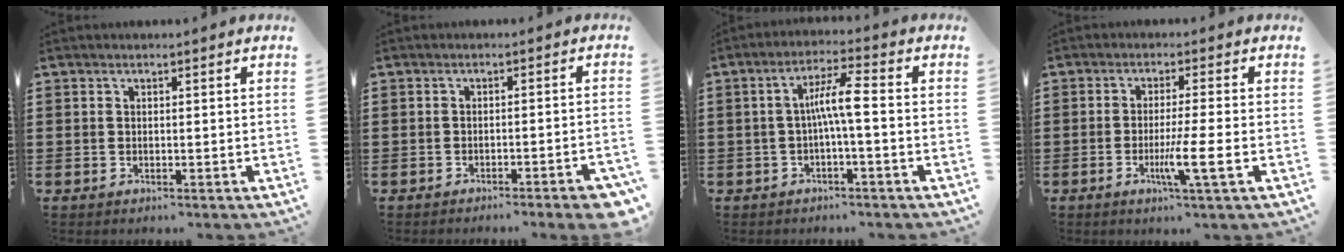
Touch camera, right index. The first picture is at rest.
{"total": 2.7, "force": [-2.0, -0.2, 1.7], "torque": [-0.026, -0.003, -0.037]}
{"total": 5.8, "force": [-0.5, 0.7, 5.8], "torque": [-0.114, 0.004, -0.018]}
{"total": 6.2, "force": [-1.9, -0.4, 5.9], "torque": [-0.103, -0.019, -0.033]}